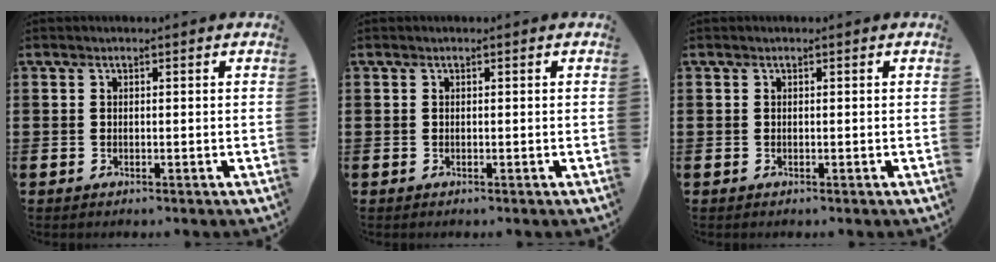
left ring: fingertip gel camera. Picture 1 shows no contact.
{"total": 0.0}
{"total": 0.0}